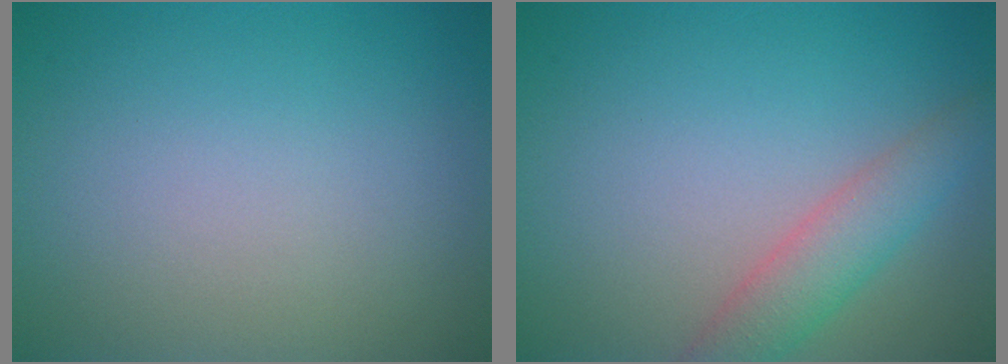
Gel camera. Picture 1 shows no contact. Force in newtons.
{"total": 3.5, "press": 3.5, "slide": 0.1}